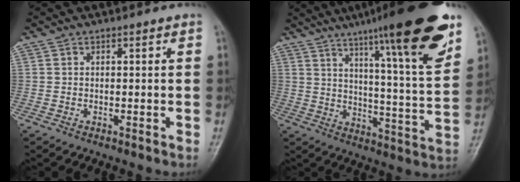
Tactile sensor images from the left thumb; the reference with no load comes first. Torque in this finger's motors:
{"motor_torque": [1.22, 0.12, 1.71, -1.06, 0.40]}